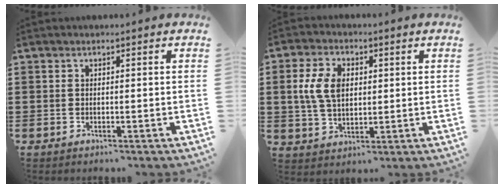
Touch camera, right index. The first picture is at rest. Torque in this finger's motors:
{"motor_torque": [0.22, 0.30, 0.27, 0.13]}